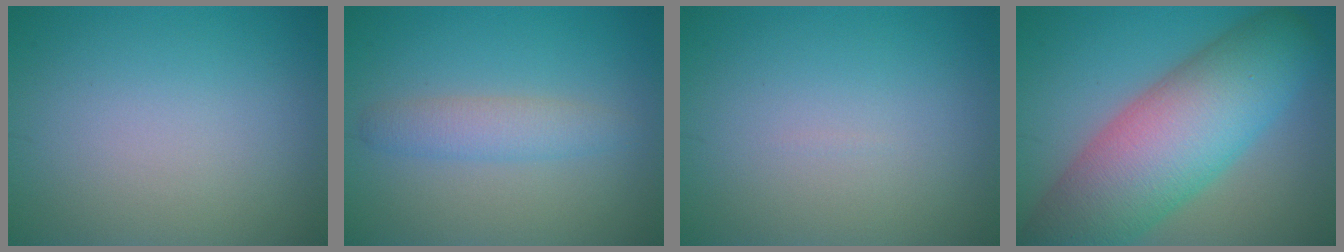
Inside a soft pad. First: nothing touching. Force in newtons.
{"total": 2.5, "press": 2.5, "slide": 0.2}
{"total": 0.0}
{"total": 11.9, "press": 11.9, "slide": 0.5}